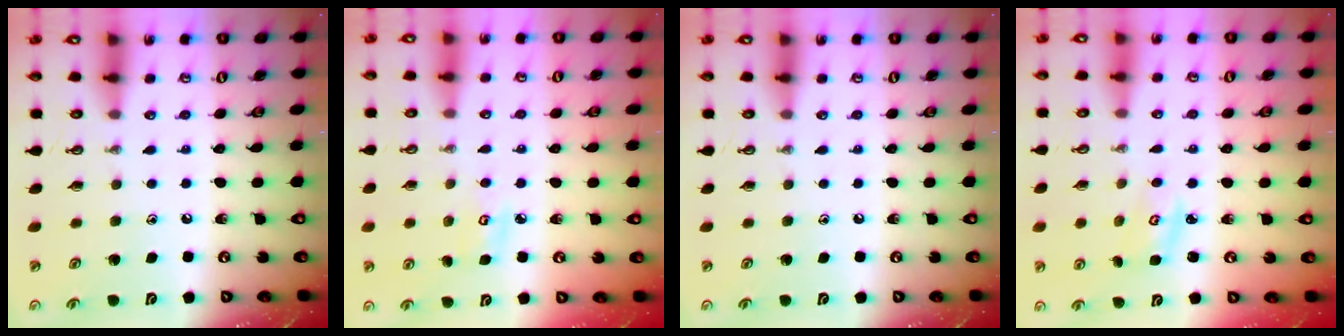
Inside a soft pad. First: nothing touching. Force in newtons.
{"total": 4.4, "press": 4.4, "slide": 0.5}
{"total": 0.0}
{"total": 3.0, "press": 3.0, "slide": 0.4}